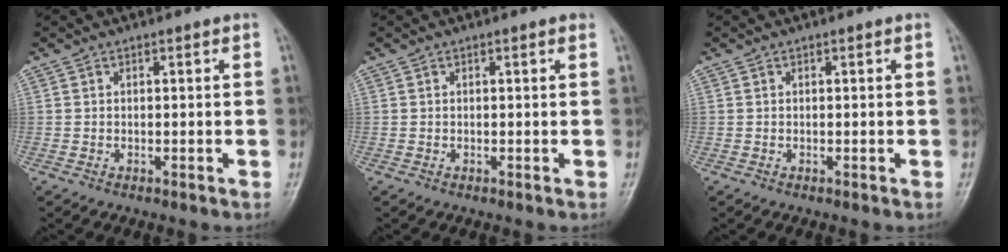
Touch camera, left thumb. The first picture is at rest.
{"total": 0.5, "force": [0.4, 0.1, 0.4], "torque": [-0.006, 0.001, 0.001]}
{"total": 0.0}